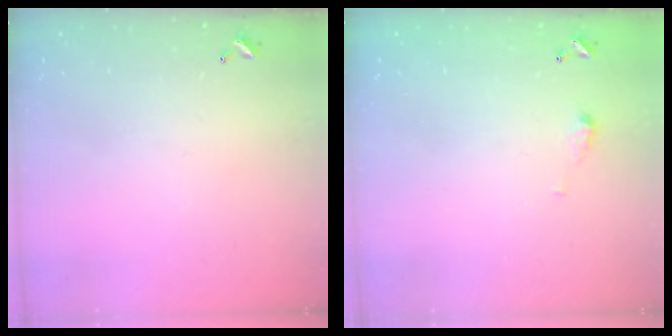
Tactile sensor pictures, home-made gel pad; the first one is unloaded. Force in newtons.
{"total": 2.9, "press": 2.9, "slide": 0.5}